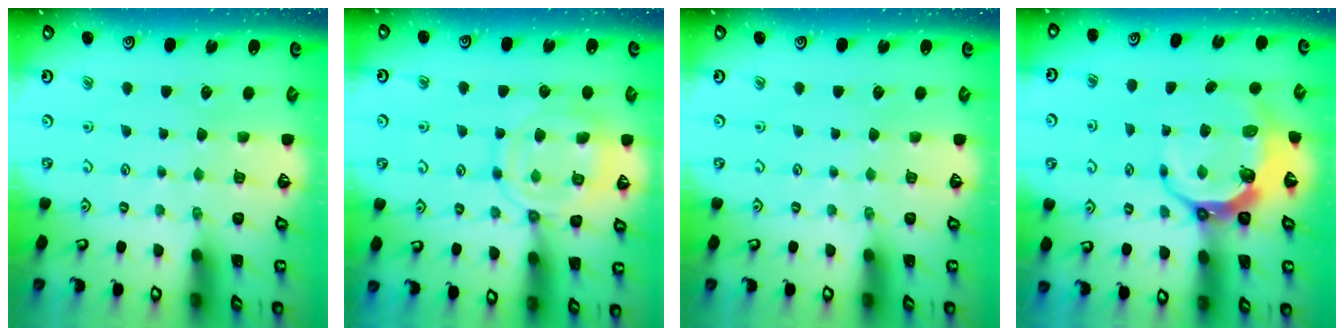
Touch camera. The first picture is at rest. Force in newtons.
{"total": 14.2, "press": 14.1, "slide": 1.3}
{"total": 0.0}
{"total": 8.4, "press": 7.3, "slide": 4.2}